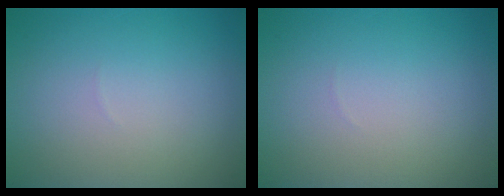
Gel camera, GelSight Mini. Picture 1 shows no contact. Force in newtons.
{"total": 0.0}